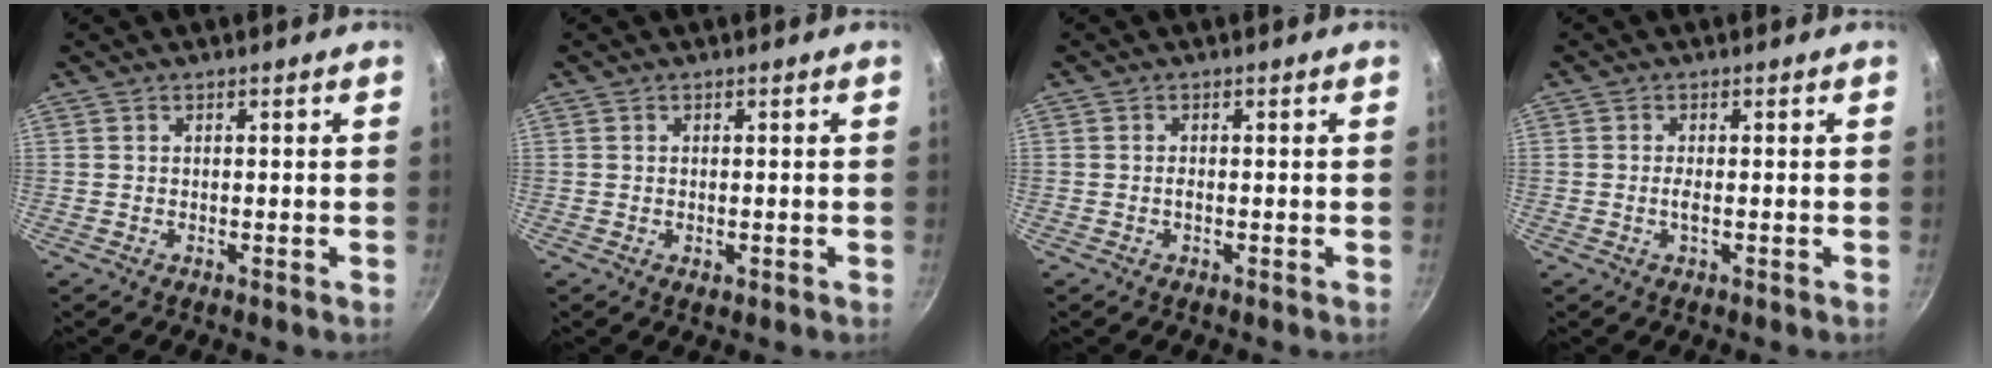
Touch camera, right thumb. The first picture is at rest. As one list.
[{"total": 0.8, "force": [-0.3, 0.4, 0.6], "torque": [-0.011, 0.000, -0.001]}, {"total": 0.8, "force": [-0.2, 0.4, 0.6], "torque": [-0.010, 0.001, -0.005]}, {"total": 1.4, "force": [-0.3, 0.5, 1.3], "torque": [-0.027, -0.001, -0.006]}]